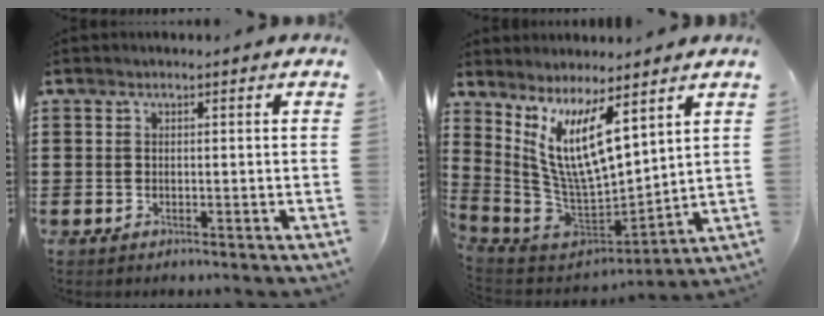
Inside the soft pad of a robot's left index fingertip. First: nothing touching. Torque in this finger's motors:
{"motor_torque": [1.48, 0.66, 1.05, 0.21]}